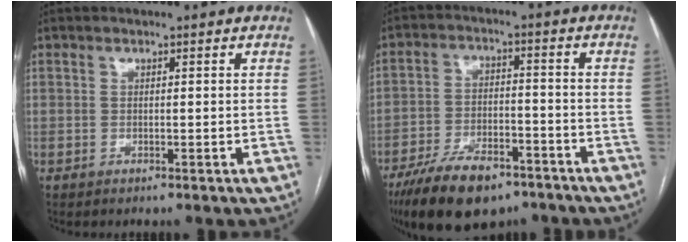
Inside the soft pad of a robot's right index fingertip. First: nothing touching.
{"total": 13.8, "force": [-10.0, 5.2, 8.0], "torque": [-0.144, -0.009, -0.168]}